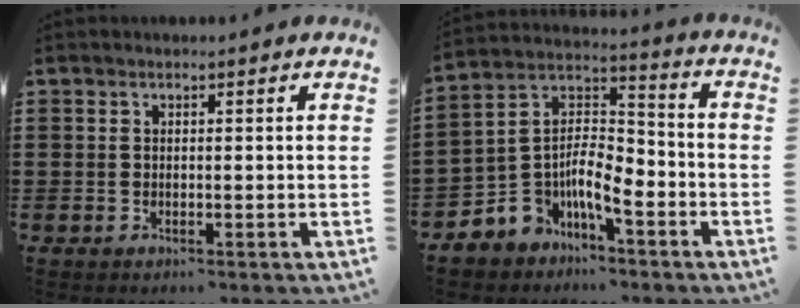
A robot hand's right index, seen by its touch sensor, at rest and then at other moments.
{"total": 6.8, "force": [-3.8, 4.2, 3.9], "torque": [-0.094, -0.013, -0.076]}